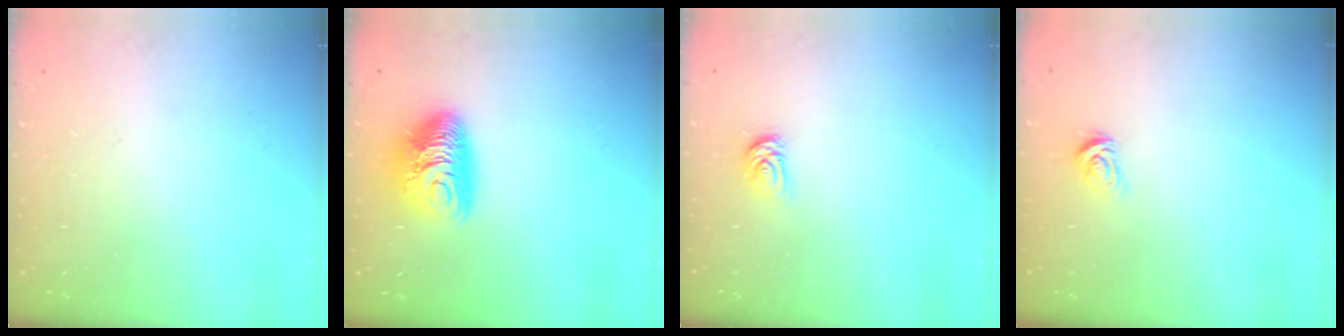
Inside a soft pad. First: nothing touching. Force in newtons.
{"total": 11.0, "press": 11.0, "slide": 0.7}
{"total": 4.4, "press": 4.3, "slide": 0.5}
{"total": 2.6, "press": 2.6, "slide": 0.3}